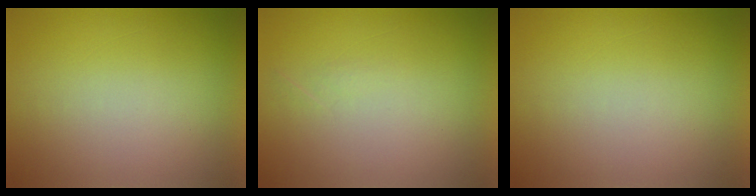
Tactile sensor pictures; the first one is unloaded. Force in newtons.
{"total": 1.0}
{"total": 0.0}